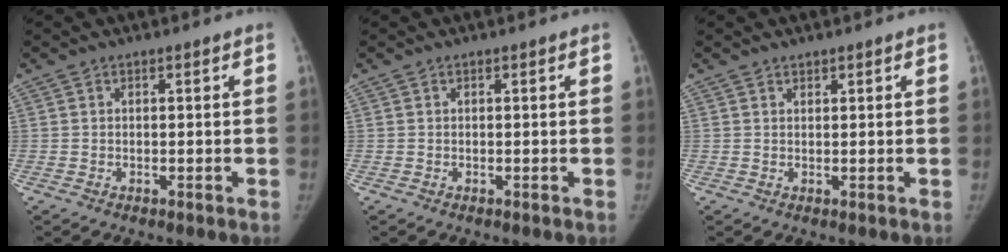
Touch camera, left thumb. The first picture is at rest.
{"total": 0.0}
{"total": 1.0, "force": [0.8, 0.5, 0.1], "torque": [0.007, -0.006, 0.012]}